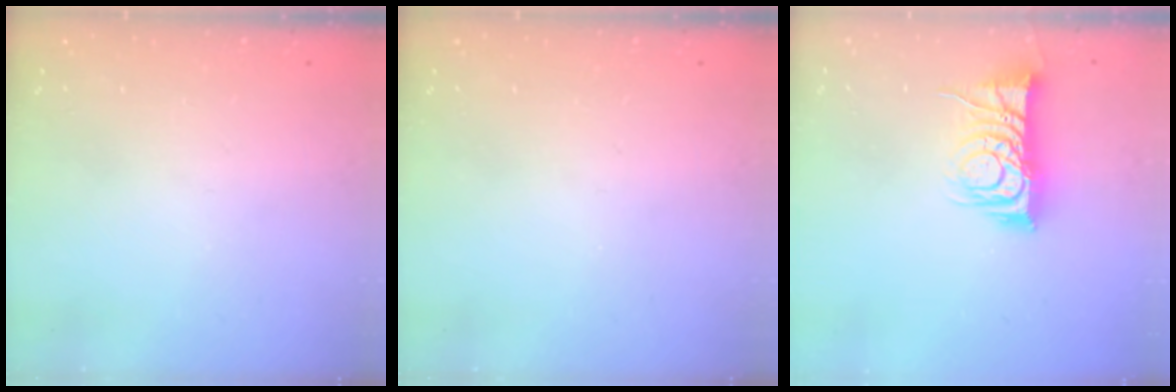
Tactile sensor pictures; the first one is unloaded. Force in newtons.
{"total": 0.0}
{"total": 9.7, "press": 9.7, "slide": 0.6}